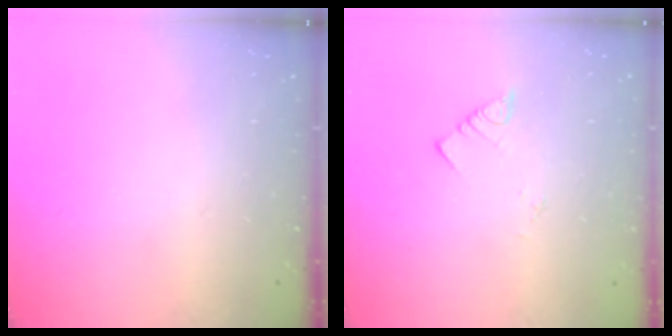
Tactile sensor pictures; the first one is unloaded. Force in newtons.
{"total": 2.0, "press": 2.0, "slide": 0.1}